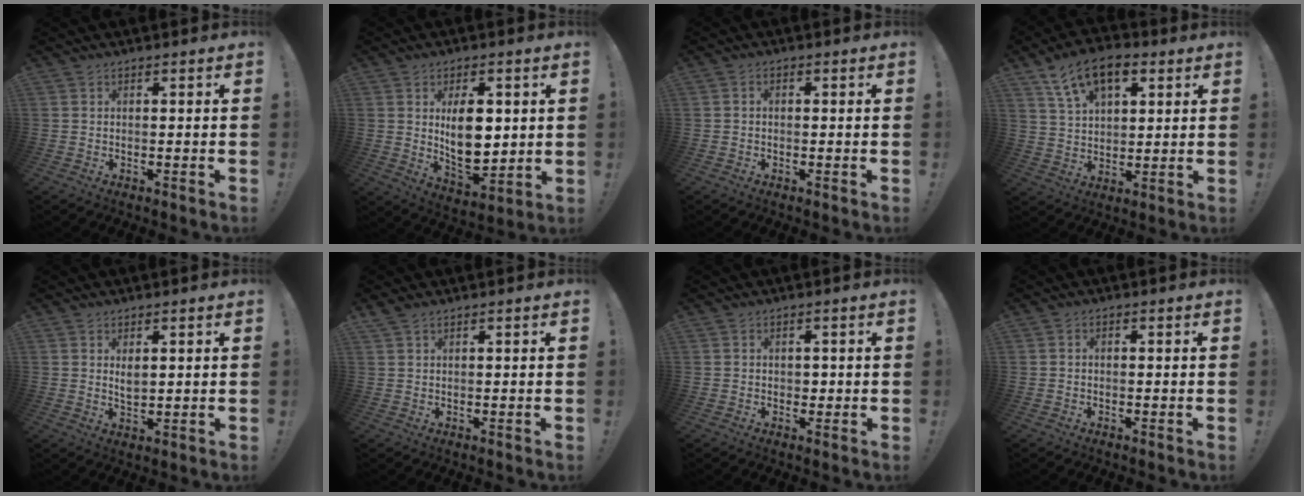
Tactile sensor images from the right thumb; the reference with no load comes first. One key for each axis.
{"total": 13.2, "fx": 2.8, "fy": 7.5, "fz": 10.5, "tx": -0.167, "ty": -0.022, "tz": 0.049}
{"total": 1.3, "fx": -0.7, "fy": 0.8, "fz": 0.7, "tx": -0.014, "ty": 0.005, "tz": -0.012}
{"total": 13.5, "fx": 7.0, "fy": 7.4, "fz": 8.8, "tx": -0.147, "ty": -0.025, "tz": 0.128}
{"total": 3.1, "fx": 1.4, "fy": 1.6, "fz": 2.3, "tx": -0.030, "ty": -0.011, "tz": 0.021}
{"total": 1.6, "fx": 1.2, "fy": 0.7, "fz": 0.8, "tx": -0.016, "ty": -0.001, "tz": 0.022}
{"total": 1.5, "fx": 0.2, "fy": 1.4, "fz": 0.4, "tx": 0.001, "ty": 0.000, "tz": 0.001}
{"total": 0.8, "fx": -0.5, "fy": 0.6, "fz": 0.4, "tx": -0.009, "ty": 0.003, "tz": -0.008}